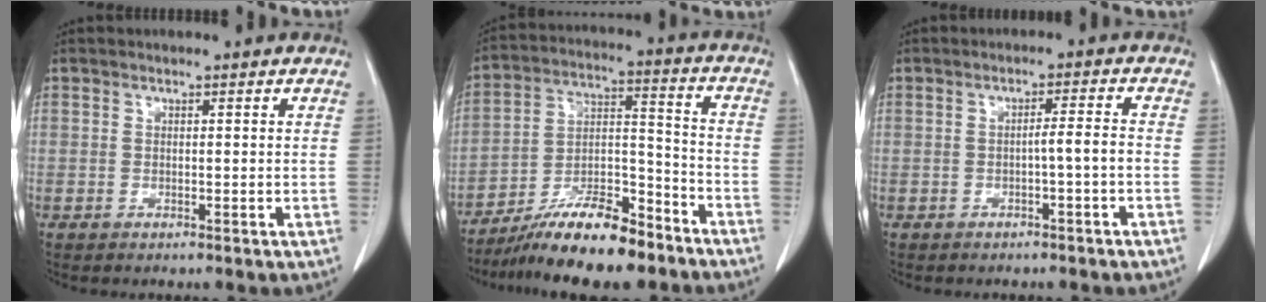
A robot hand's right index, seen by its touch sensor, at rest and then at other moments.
{"total": 14.4, "force": [-11.5, 3.0, 8.1], "torque": [-0.138, 0.017, -0.199]}
{"total": 2.5, "force": [-1.0, -0.3, 2.2], "torque": [-0.033, 0.004, -0.017]}